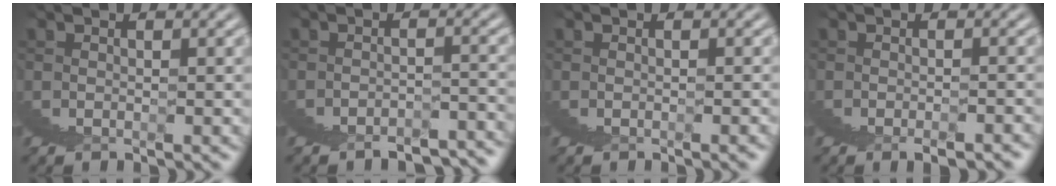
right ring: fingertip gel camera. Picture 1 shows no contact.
{"total": 2.7, "force": [-2.7, 0.4, 0.1], "torque": [0.029, 0.006, -0.050]}
{"total": 1.1, "force": [0.3, -0.9, -0.6], "torque": [0.012, 0.008, 0.002]}
{"total": 1.8, "force": [0.1, -1.6, -0.8], "torque": [0.030, 0.015, -0.004]}